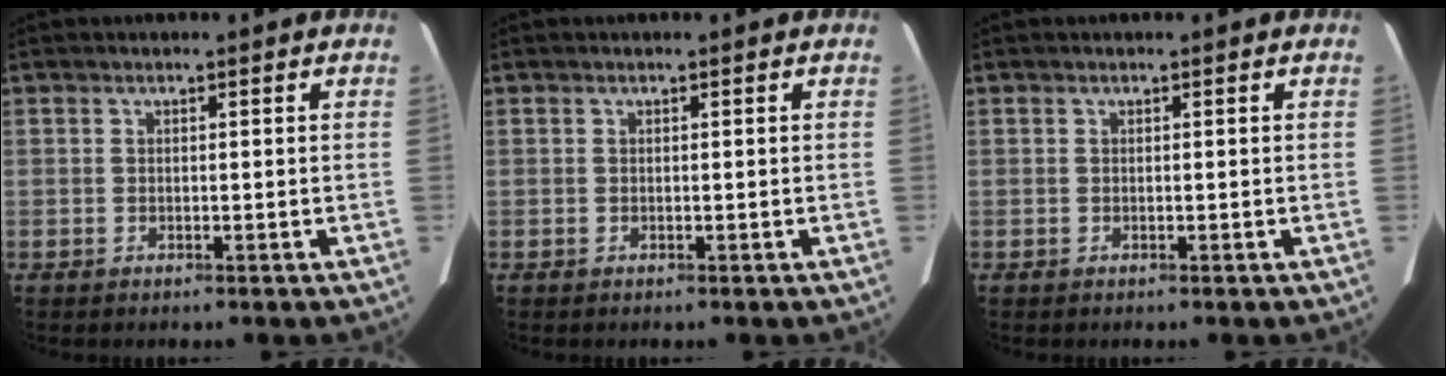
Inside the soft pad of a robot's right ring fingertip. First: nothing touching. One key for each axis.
{"total": 0.0}
{"total": 0.0}